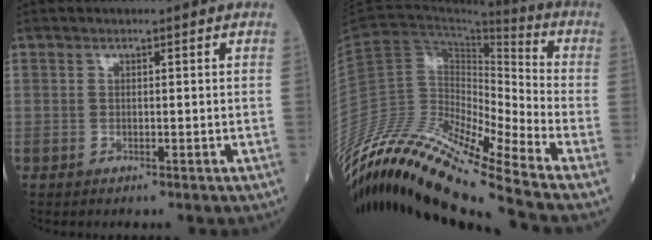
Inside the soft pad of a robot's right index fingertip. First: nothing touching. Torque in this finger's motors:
{"motor_torque": [-1.99, -0.15, -1.06, -0.21]}